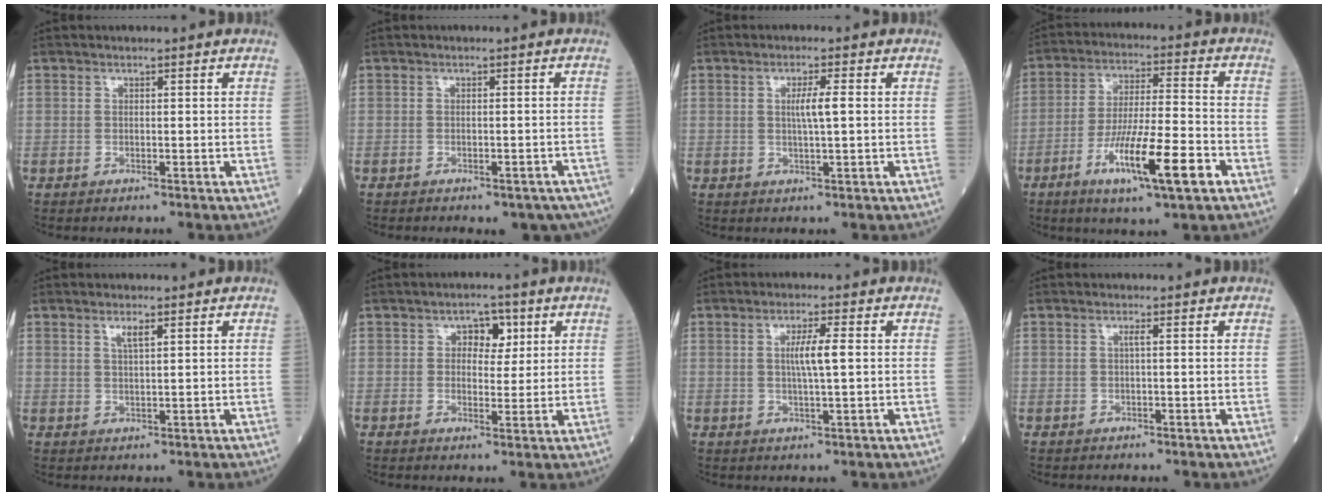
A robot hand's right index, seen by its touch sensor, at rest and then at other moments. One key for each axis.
{"total": 7.9, "fx": -6.3, "fy": 3.1, "fz": 3.8, "tx": -0.036, "ty": 0.003, "tz": -0.068}
{"total": 3.2, "fx": 0.4, "fy": -0.1, "fz": 3.1, "tx": -0.058, "ty": -0.002, "tz": 0.006}
{"total": 13.2, "fx": -6.0, "fy": 1.1, "fz": 11.7, "tx": -0.209, "ty": -0.015, "tz": -0.103}
{"total": 2.0, "fx": 1.2, "fy": 0.2, "fz": 1.6, "tx": -0.035, "ty": 0.001, "tz": 0.024}
{"total": 4.1, "fx": 1.5, "fy": 2.6, "fz": 2.7, "tx": -0.032, "ty": 0.008, "tz": 0.020}
{"total": 4.2, "fx": 0.5, "fy": 0.0, "fz": 4.1, "tx": -0.076, "ty": -0.001, "tz": 0.010}
{"total": 0.6, "fx": 0.1, "fy": -0.2, "fz": 0.6, "tx": -0.011, "ty": 0.000, "tz": 0.002}